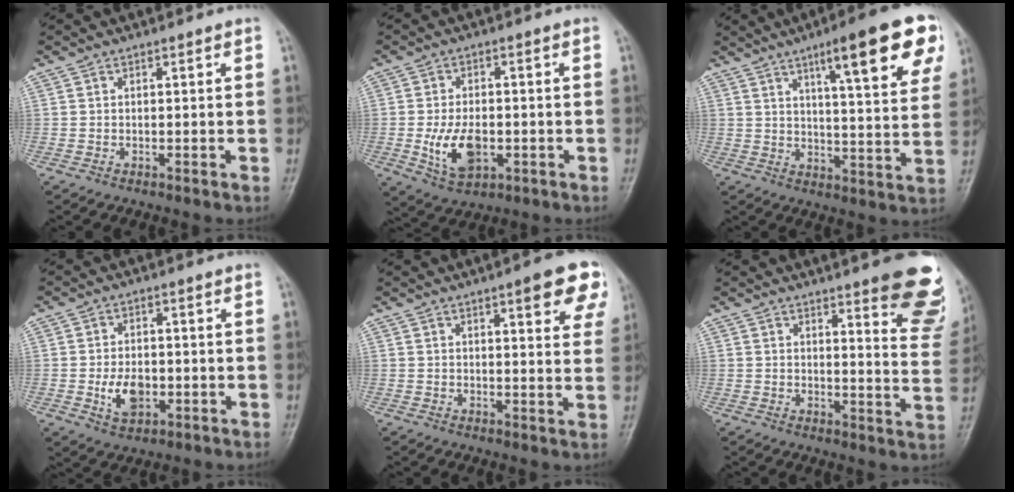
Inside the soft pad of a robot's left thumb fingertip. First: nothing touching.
{"total": 8.6, "force": [-2.0, 5.1, 6.6], "torque": [-0.113, -0.001, -0.028]}
{"total": 14.4, "force": [7.5, 3.2, 11.8], "torque": [-0.124, -0.027, 0.095]}
{"total": 6.1, "force": [-1.5, 4.0, 4.4], "torque": [-0.065, 0.001, -0.021]}
{"total": 9.7, "force": [5.1, 2.6, 7.9], "torque": [-0.067, -0.015, 0.056]}
{"total": 16.0, "force": [9.9, 4.0, 12.0], "torque": [-0.105, -0.057, 0.107]}